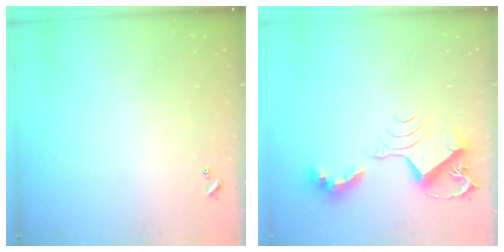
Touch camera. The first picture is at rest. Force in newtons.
{"total": 12.0, "press": 12.0, "slide": 0.4}